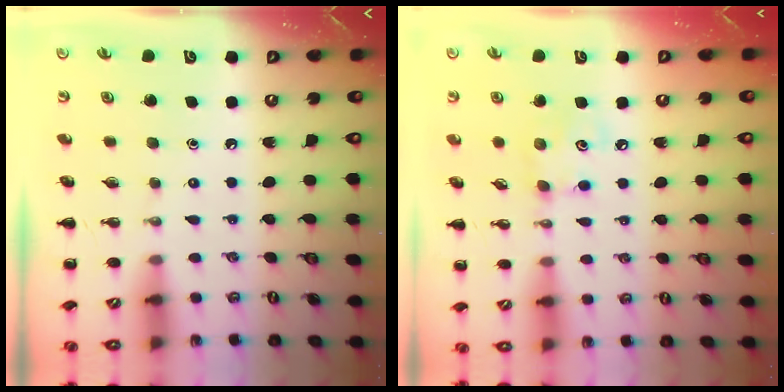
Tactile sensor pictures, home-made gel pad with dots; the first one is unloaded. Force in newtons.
{"total": 5.1, "press": 5.0, "slide": 0.7}